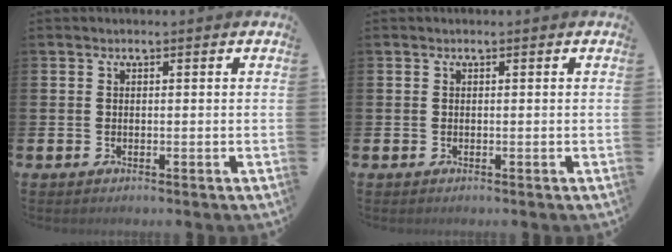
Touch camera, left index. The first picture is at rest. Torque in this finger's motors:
{"motor_torque": [0.12, 0.07, 0.00, 0.00]}